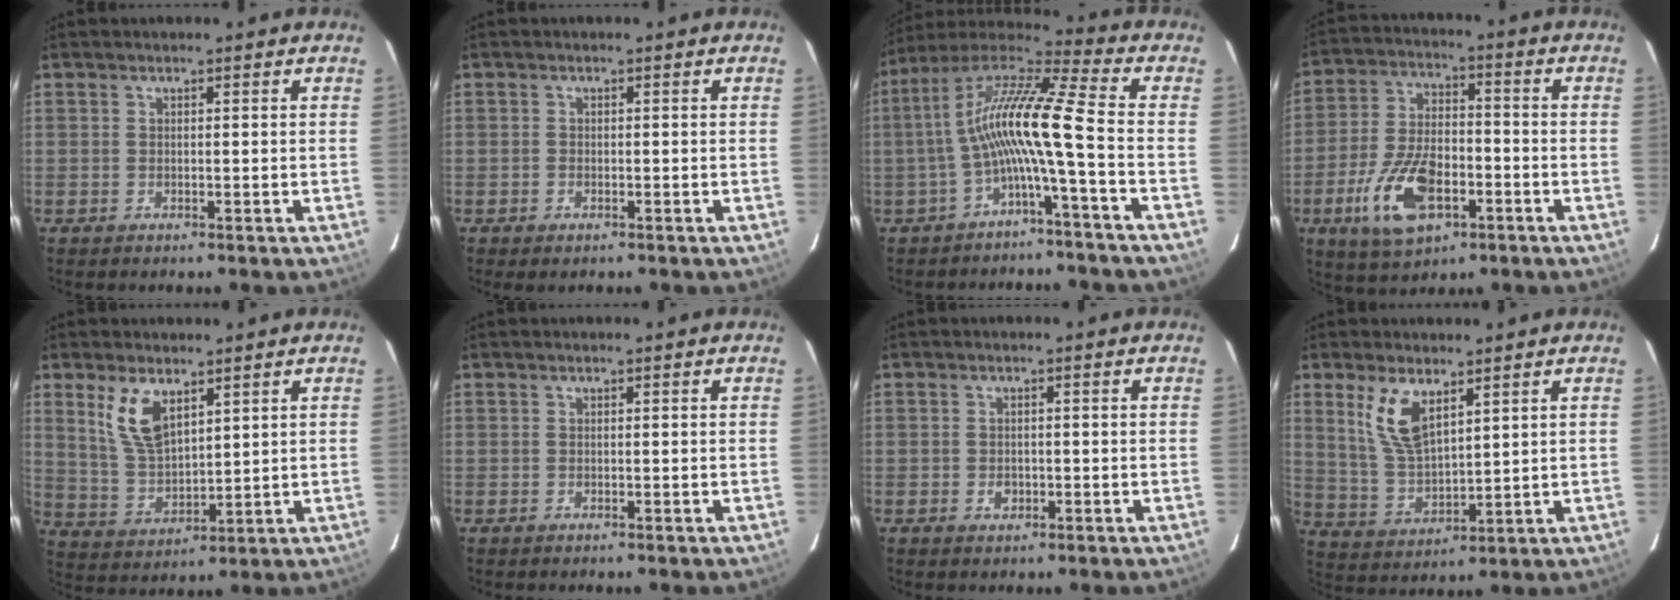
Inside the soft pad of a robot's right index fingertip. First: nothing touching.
{"total": 1.1, "force": [-0.8, 0.7, 0.4], "torque": [-0.007, -0.004, -0.015]}
{"total": 13.5, "force": [-3.1, 0.1, 13.1], "torque": [-0.252, 0.014, -0.065]}
{"total": 14.8, "force": [-6.2, 7.5, 11.1], "torque": [-0.234, -0.005, -0.104]}
{"total": 9.0, "force": [4.9, 4.1, 6.3], "torque": [-0.123, -0.001, 0.108]}
{"total": 0.0}
{"total": 1.8, "force": [-0.6, 1.5, 0.8], "torque": [-0.012, 0.004, -0.007]}
{"total": 9.2, "force": [5.0, 3.8, 6.7], "torque": [-0.134, -0.002, 0.110]}